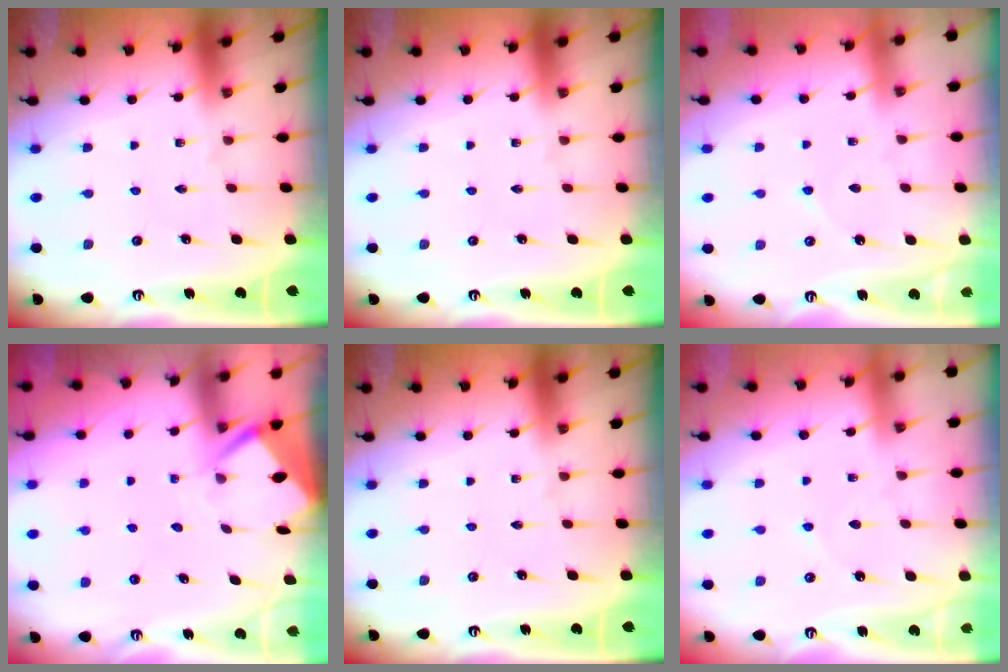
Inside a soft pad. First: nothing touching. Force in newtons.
{"total": 0.0}
{"total": 2.9, "press": 2.9, "slide": 0.4}
{"total": 3.2, "press": 3.2, "slide": 0.3}
{"total": 0.0}
{"total": 2.6, "press": 2.6, "slide": 0.3}